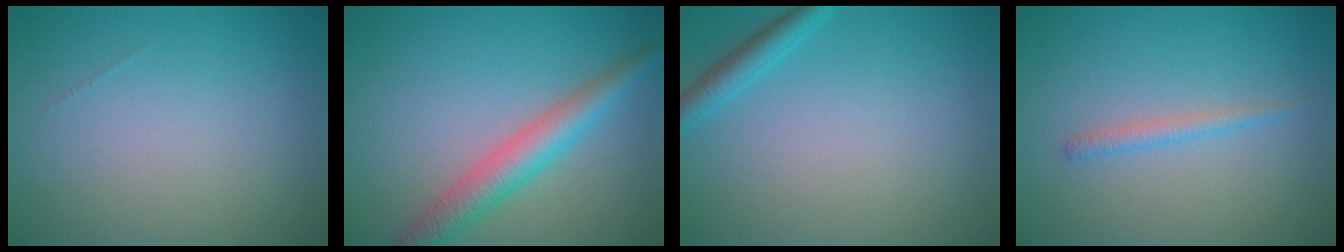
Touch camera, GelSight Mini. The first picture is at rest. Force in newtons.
{"total": 4.4, "press": 4.4, "slide": 0.2}
{"total": 2.0, "press": 2.0, "slide": 0.2}
{"total": 1.2, "press": 1.2, "slide": 0.0}